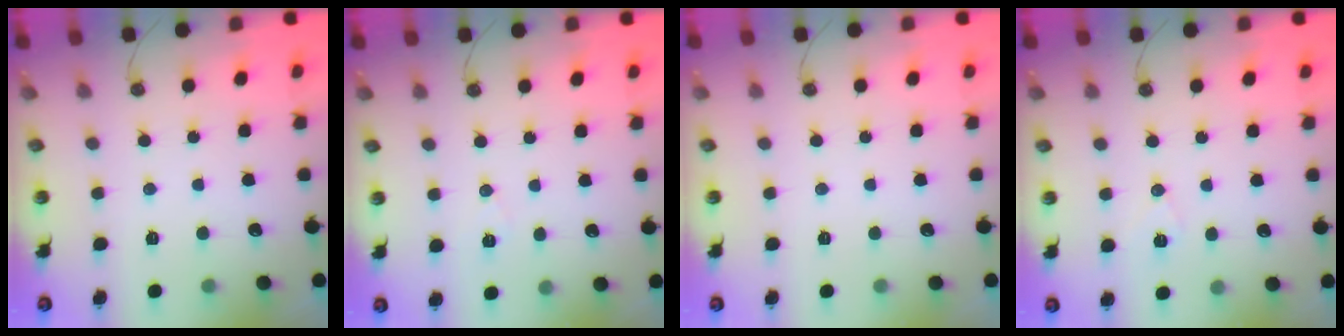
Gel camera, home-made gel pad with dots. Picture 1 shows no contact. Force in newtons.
{"total": 5.6, "press": 3.5, "slide": 4.3}
{"total": 0.0}
{"total": 5.7, "press": 4.6, "slide": 3.3}